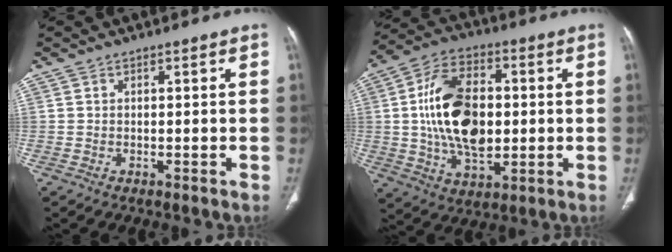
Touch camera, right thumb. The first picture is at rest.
{"total": 18.1, "force": [0.8, 10.9, 14.4], "torque": [-0.243, 0.008, 0.016]}